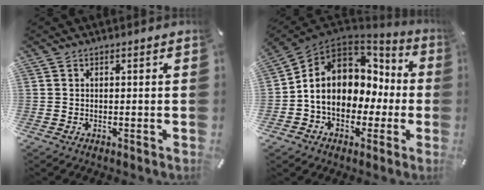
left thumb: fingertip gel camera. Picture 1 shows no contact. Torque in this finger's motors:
{"motor_torque": [0.75, 1.91, 2.71, 0.08, 0.71]}